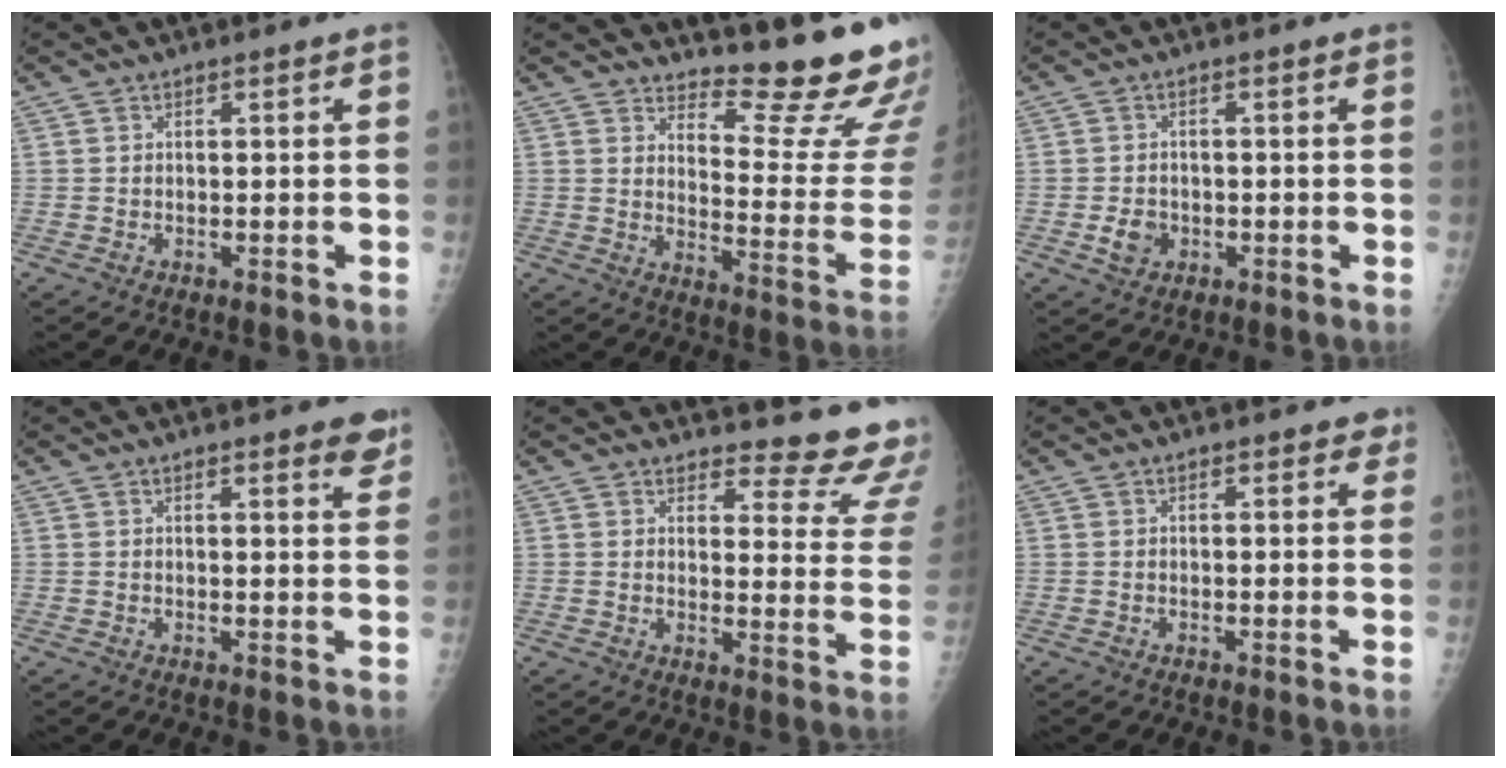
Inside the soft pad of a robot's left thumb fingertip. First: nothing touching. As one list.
[{"total": 17.3, "force": [14.7, 3.5, 8.4], "torque": [-0.073, -0.164, 0.183]}, {"total": 3.3, "force": [-1.0, 2.7, 1.7], "torque": [-0.022, 0.003, -0.014]}, {"total": 4.5, "force": [3.2, 1.1, 3.0], "torque": [-0.021, -0.014, 0.033]}, {"total": 14.3, "force": [13.3, 3.3, 4.1], "torque": [-0.011, -0.144, 0.131]}, {"total": 2.2, "force": [1.5, 1.2, 1.1], "torque": [0.009, -0.003, 0.012]}]